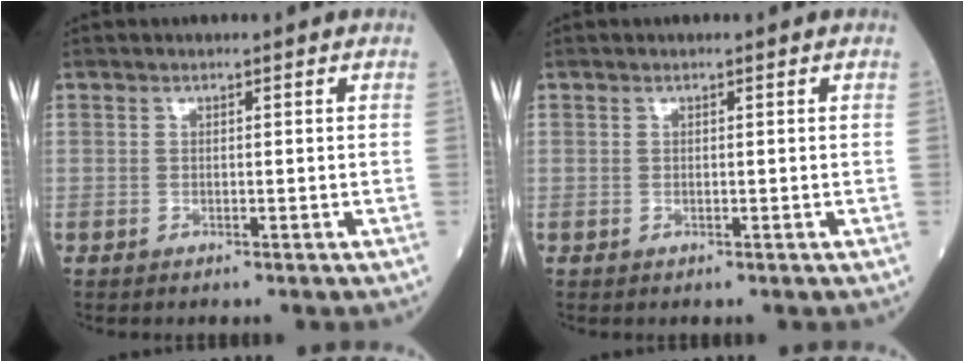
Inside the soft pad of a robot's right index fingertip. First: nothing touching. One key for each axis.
{"total": 0.0}